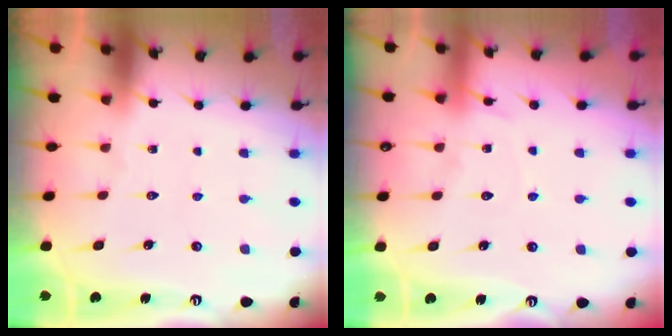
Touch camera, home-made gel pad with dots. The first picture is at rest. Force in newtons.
{"total": 6.8, "press": 6.8, "slide": 0.7}